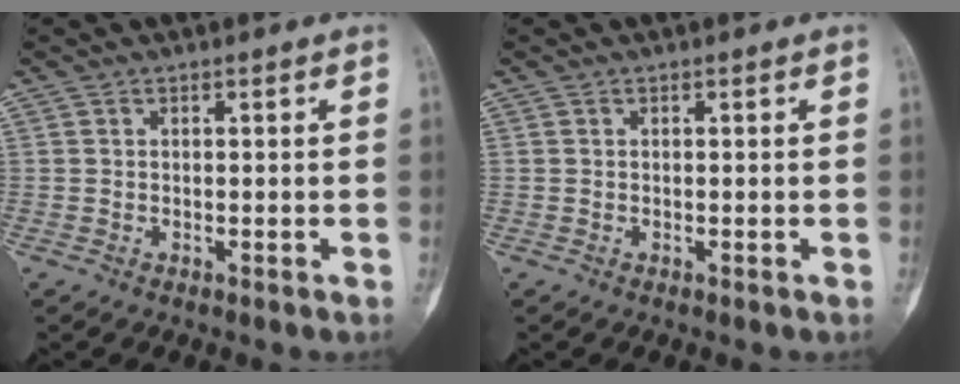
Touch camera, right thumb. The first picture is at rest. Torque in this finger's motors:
{"motor_torque": [0.13, -0.12, 0.06, 0.06, 0.02]}